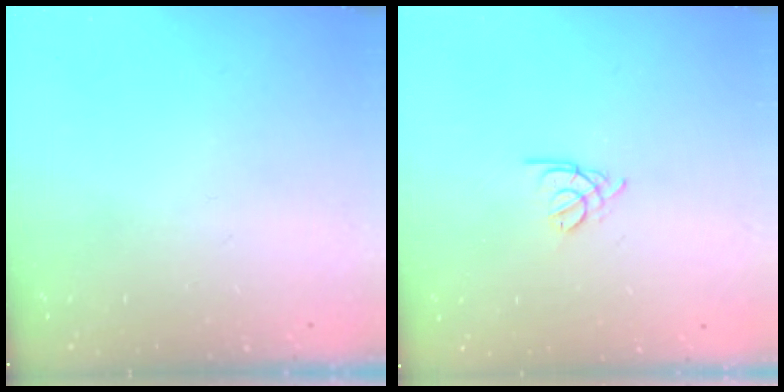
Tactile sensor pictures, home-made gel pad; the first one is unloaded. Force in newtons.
{"total": 1.8, "press": 1.7, "slide": 0.5}